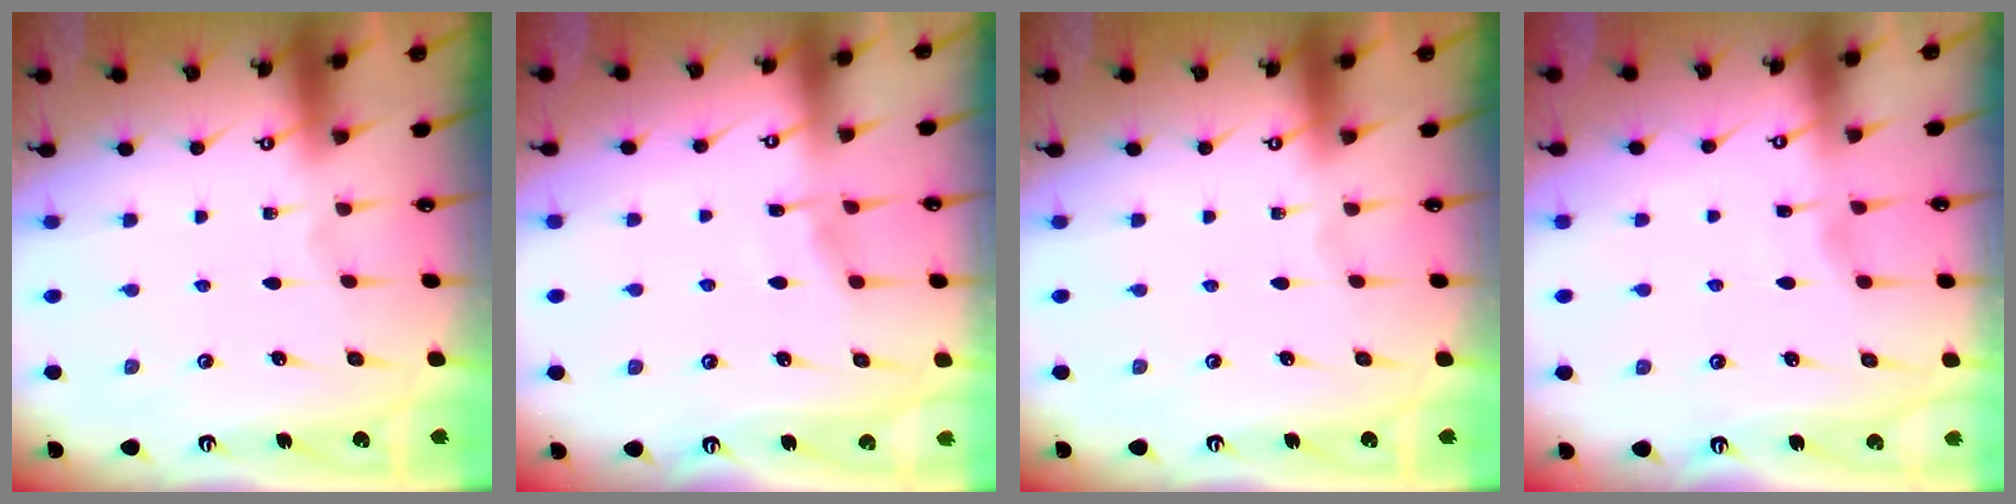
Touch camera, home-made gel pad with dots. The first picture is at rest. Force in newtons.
{"total": 5.3, "press": 5.3, "slide": 0.6}
{"total": 0.0}
{"total": 2.6, "press": 2.6, "slide": 0.3}